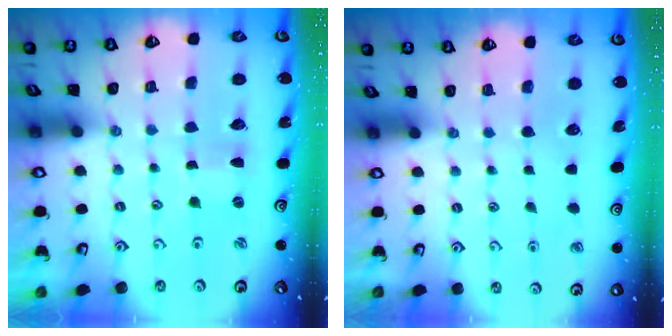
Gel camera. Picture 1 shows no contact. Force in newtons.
{"total": 0.0}